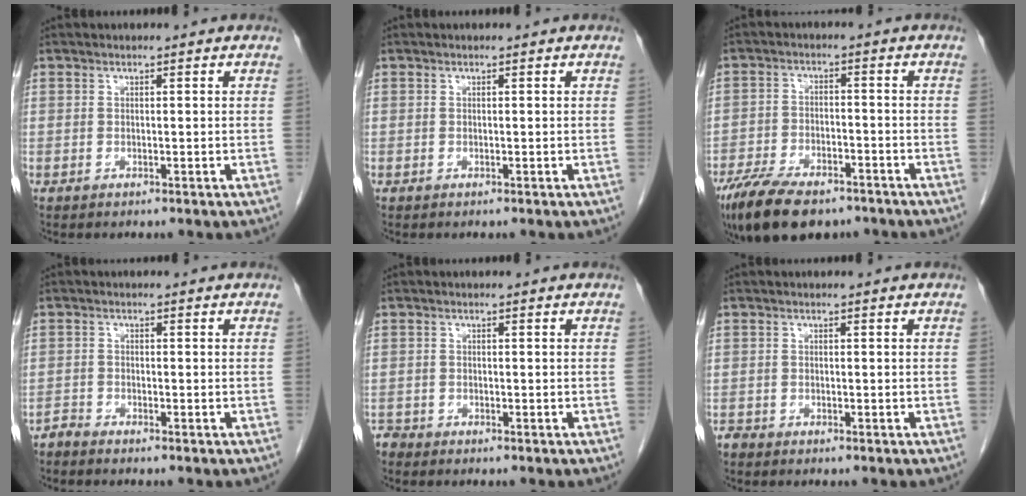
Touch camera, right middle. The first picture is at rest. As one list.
[{"total": 0.0}, {"total": 12.7, "force": [-9.3, 4.8, 7.2], "torque": [-0.132, -0.014, -0.150]}, {"total": 1.2, "force": [-1.2, -0.1, -0.1], "torque": [0.003, -0.003, -0.023]}, {"total": 1.0, "force": [-0.9, 0.3, -0.2], "torque": [0.002, -0.002, -0.019]}, {"total": 0.7, "force": [-0.6, 0.3, 0.0], "torque": [-0.005, 0.000, -0.014]}]